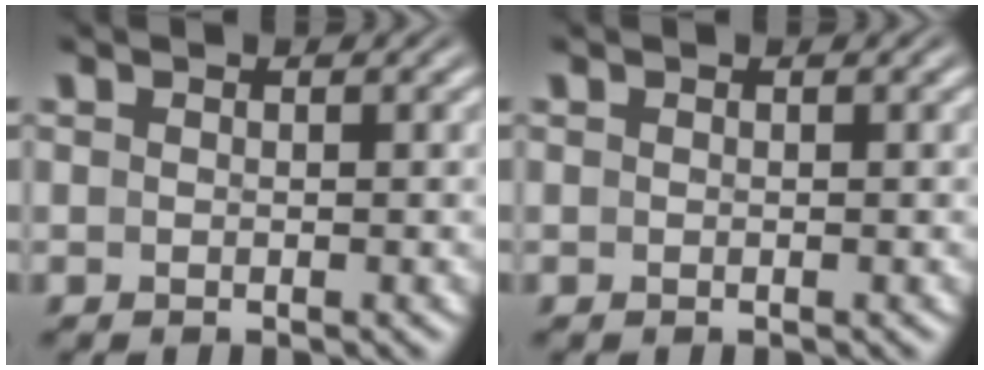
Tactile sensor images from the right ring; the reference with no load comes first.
{"total": 0.0}